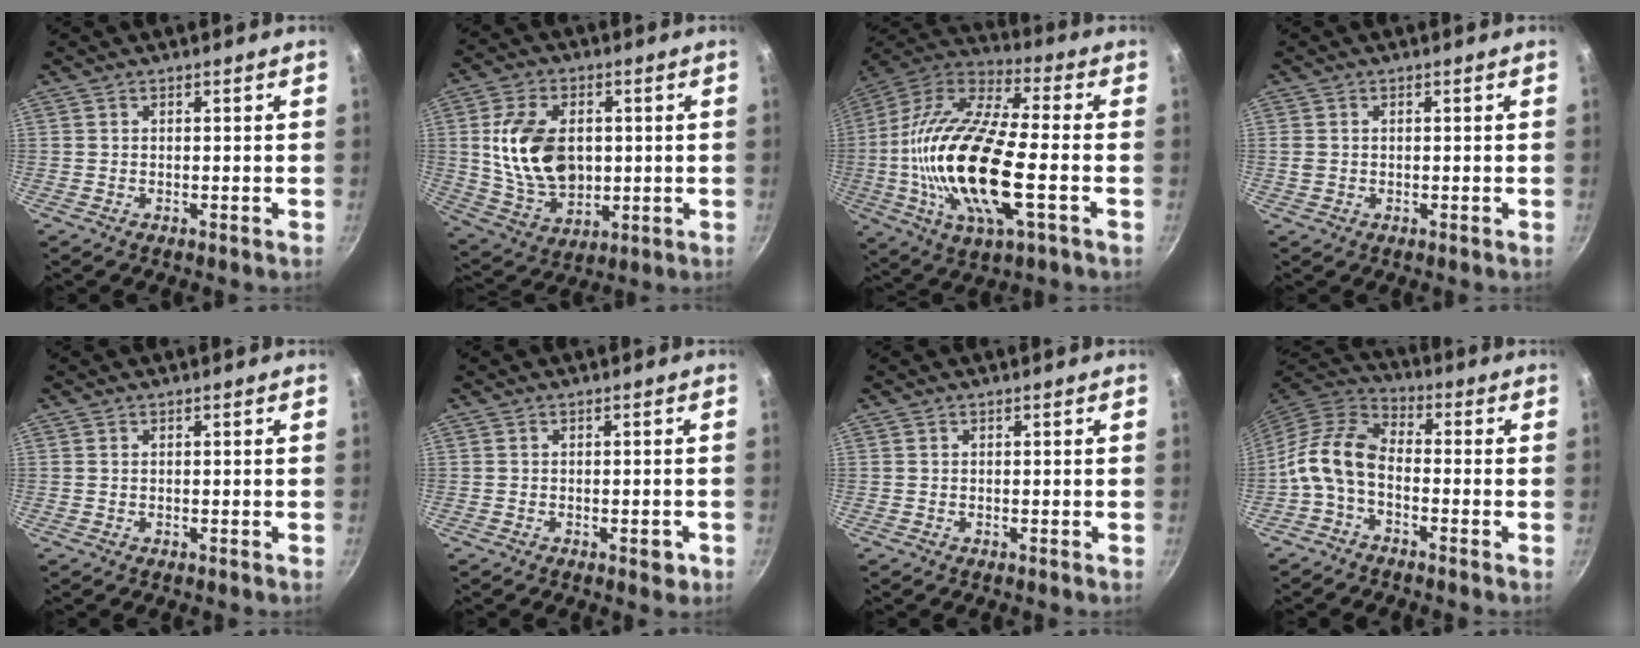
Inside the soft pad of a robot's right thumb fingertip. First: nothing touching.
{"total": 16.0, "force": [1.5, 10.8, 11.7], "torque": [-0.196, -0.009, 0.038]}
{"total": 24.9, "force": [-3.8, 9.2, 22.8], "torque": [-0.450, 0.020, -0.085]}
{"total": 1.8, "force": [0.1, 1.5, 0.9], "torque": [-0.018, 0.003, 0.003]}
{"total": 0.0}
{"total": 2.3, "force": [-1.0, 1.1, 1.7], "torque": [-0.012, 0.009, -0.008]}
{"total": 0.0}
{"total": 9.8, "force": [-2.5, 5.7, 7.5], "torque": [-0.149, 0.042, -0.065]}